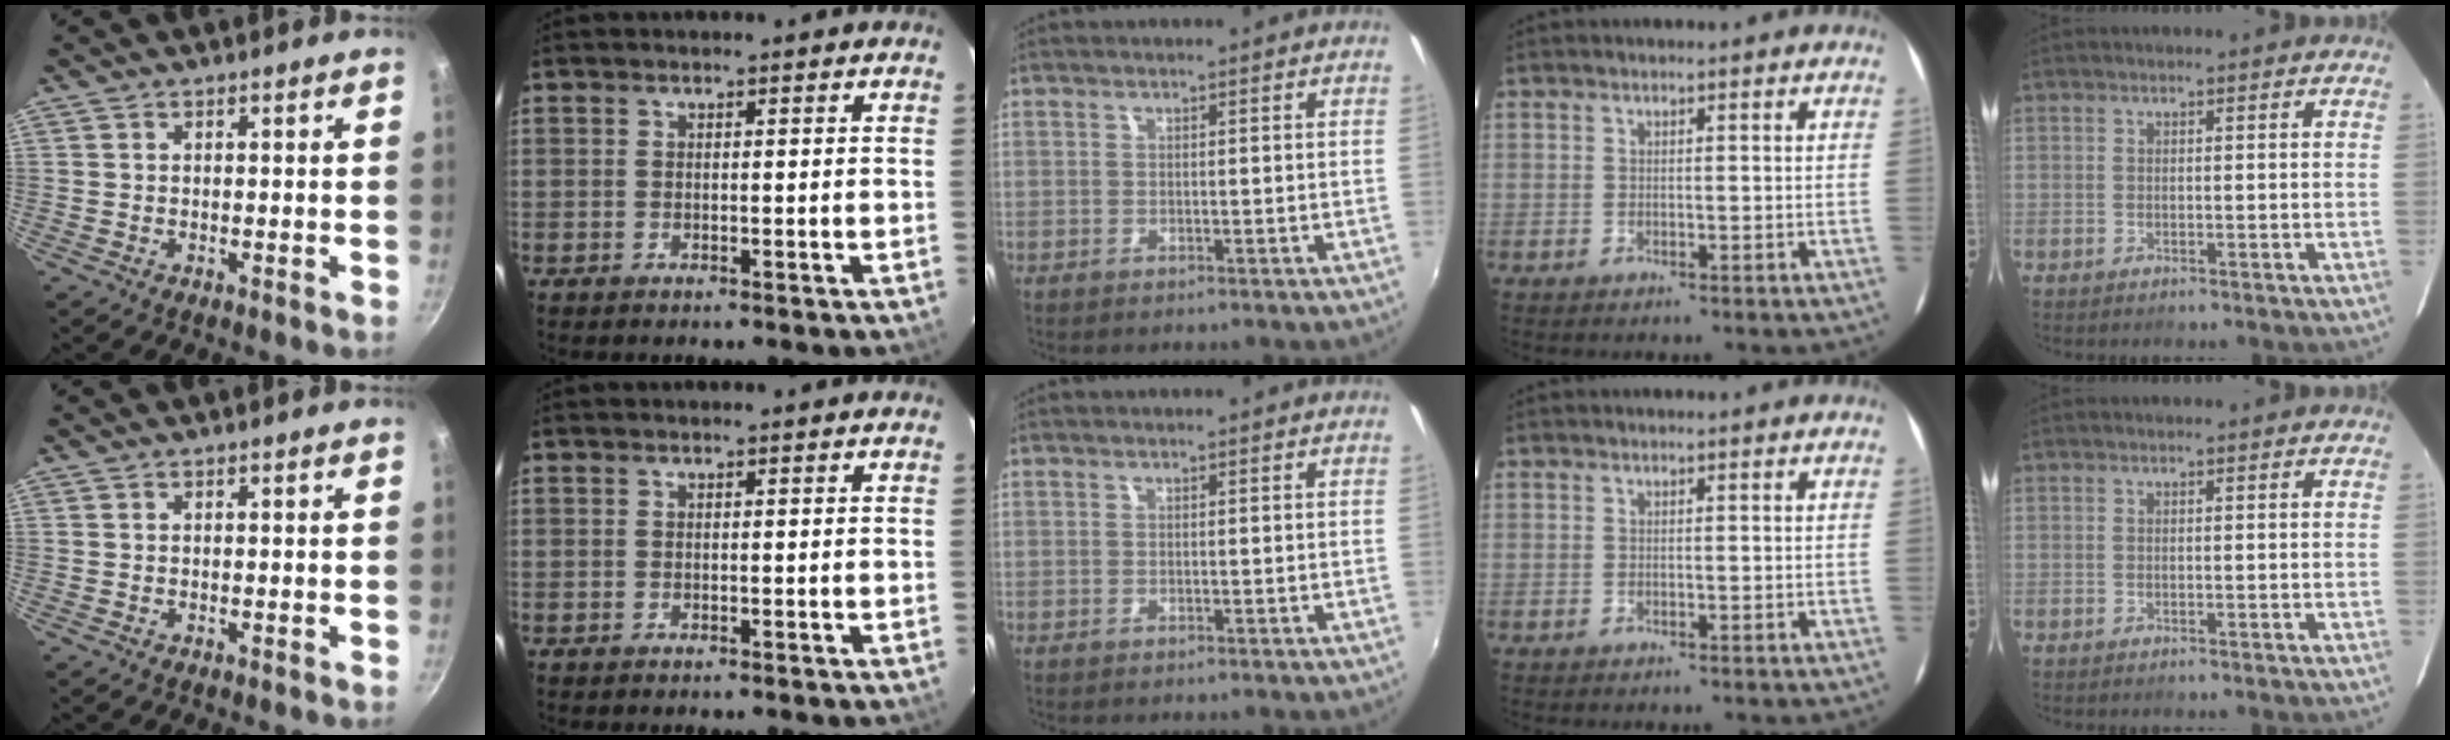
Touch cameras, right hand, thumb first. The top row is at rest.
{}